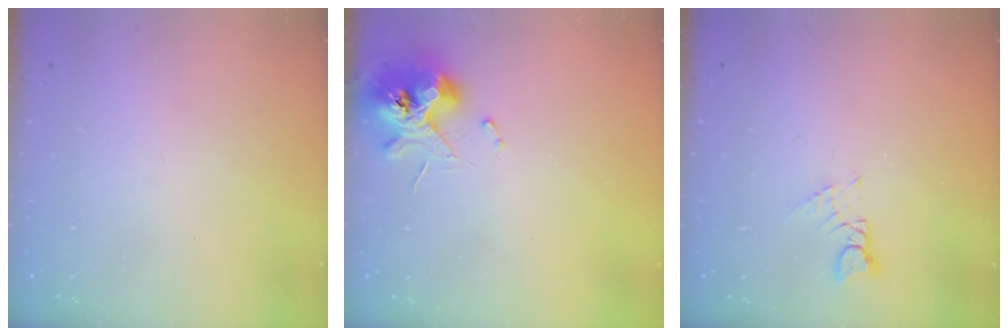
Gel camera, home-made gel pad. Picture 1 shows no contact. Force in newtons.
{"total": 11.2, "press": 11.1, "slide": 1.4}
{"total": 1.6, "press": 1.6, "slide": 0.2}